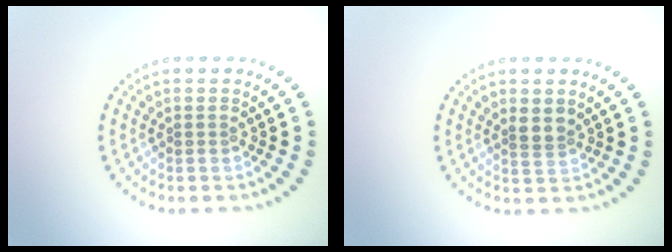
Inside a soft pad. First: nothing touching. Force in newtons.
{"total": 1.6, "press": 1.2, "slide": 1.0}